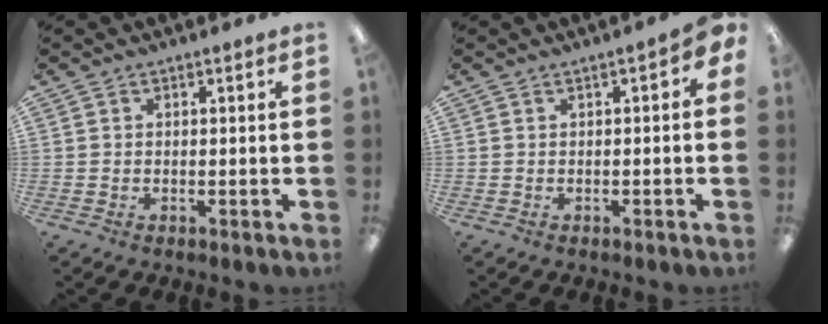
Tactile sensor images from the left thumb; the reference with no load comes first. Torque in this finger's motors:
{"motor_torque": [0.45, 0.79, 1.12, -0.73, 0.01]}